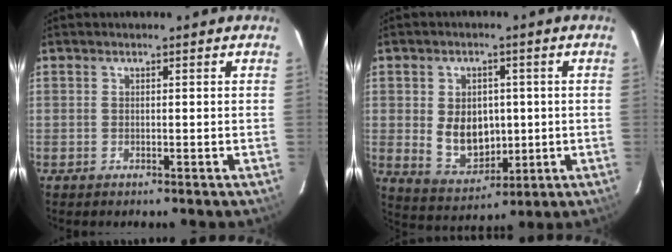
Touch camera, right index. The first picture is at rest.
{"total": 10.1, "force": [-0.1, 7.2, 7.1], "torque": [-0.144, -0.002, 0.019]}